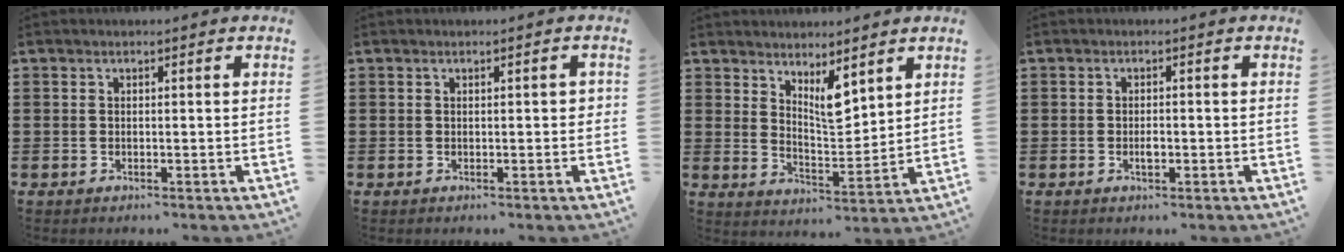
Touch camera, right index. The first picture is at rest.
{"total": 0.7, "force": [0.0, 0.4, 0.6], "torque": [-0.012, 0.003, 0.000]}
{"total": 6.0, "force": [4.5, 1.9, 3.5], "torque": [-0.057, -0.021, 0.074]}
{"total": 1.5, "force": [-0.5, 0.5, 1.4], "torque": [-0.027, -0.002, -0.009]}